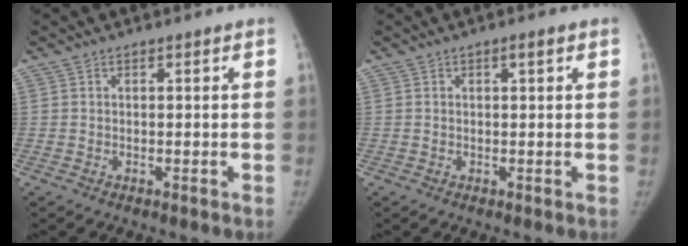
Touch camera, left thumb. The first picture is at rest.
{"total": 1.2, "force": [0.5, 0.3, 1.1], "torque": [-0.012, -0.001, 0.005]}